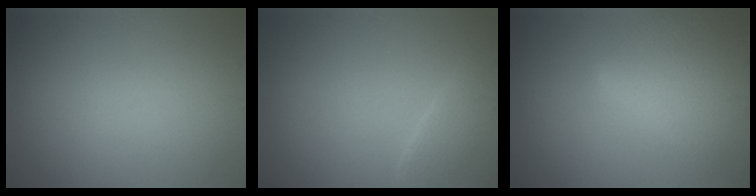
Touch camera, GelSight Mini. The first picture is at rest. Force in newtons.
{"total": 3.1, "press": 3.1, "slide": 0.1}
{"total": 9.5, "press": 9.4, "slide": 0.4}